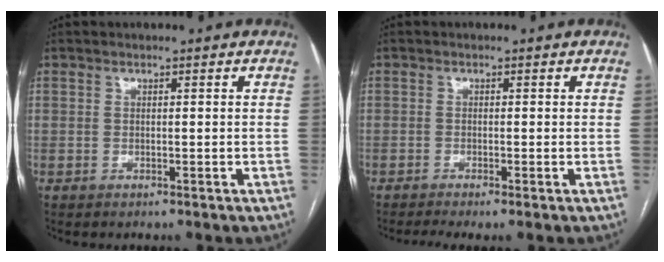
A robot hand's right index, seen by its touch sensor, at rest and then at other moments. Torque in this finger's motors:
{"motor_torque": [0.14, -0.03, 0.00, 0.02]}